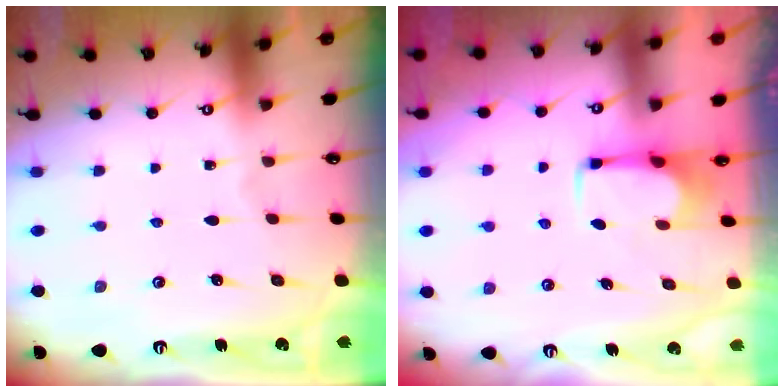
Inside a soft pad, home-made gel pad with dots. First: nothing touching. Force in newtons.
{"total": 3.0, "press": 2.9, "slide": 0.5}